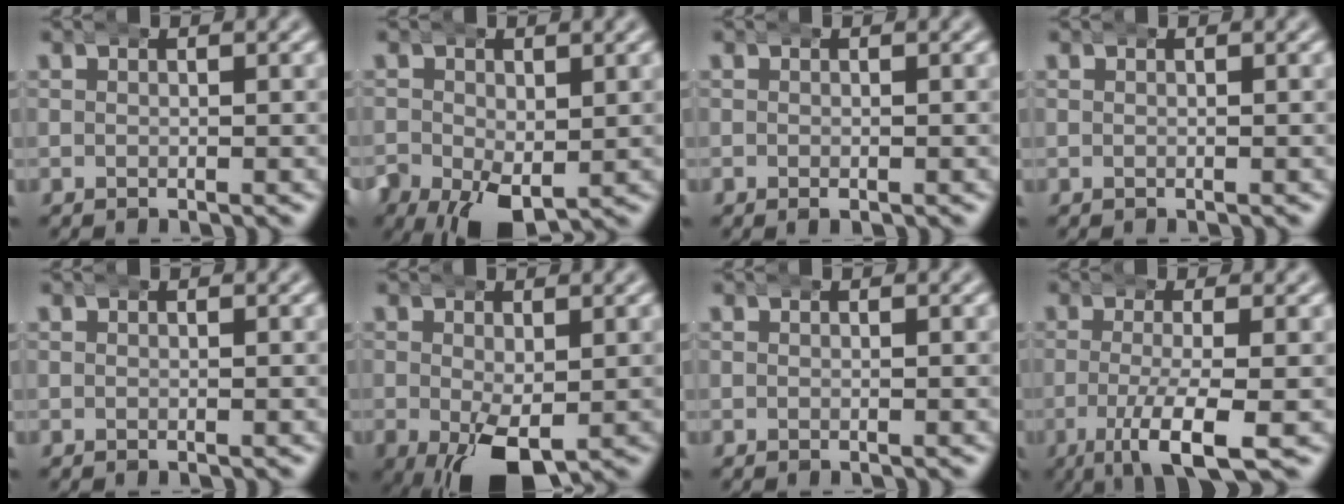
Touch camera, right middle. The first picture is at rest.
{"total": 6.0, "force": [-2.9, 3.8, 3.6], "torque": [-0.089, -0.047, -0.027]}
{"total": 0.6, "force": [-0.3, 0.4, 0.3], "torque": [-0.009, 0.000, -0.004]}
{"total": 0.0}
{"total": 0.0}
{"total": 6.3, "force": [-2.5, 3.0, 4.8], "torque": [-0.101, -0.041, -0.020]}
{"total": 0.0}
{"total": 6.5, "force": [-4.1, 1.2, 4.9], "torque": [-0.098, -0.027, -0.054]}